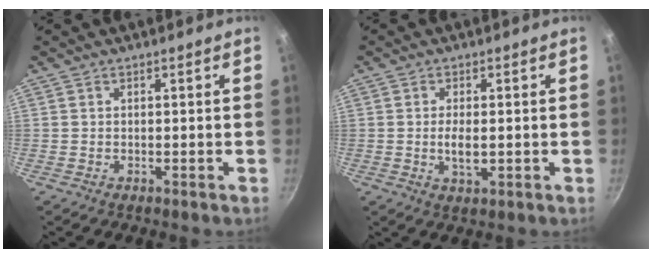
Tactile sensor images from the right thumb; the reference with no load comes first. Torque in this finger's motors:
{"motor_torque": [-0.42, 0.35, 0.63, 0.13, 0.12]}